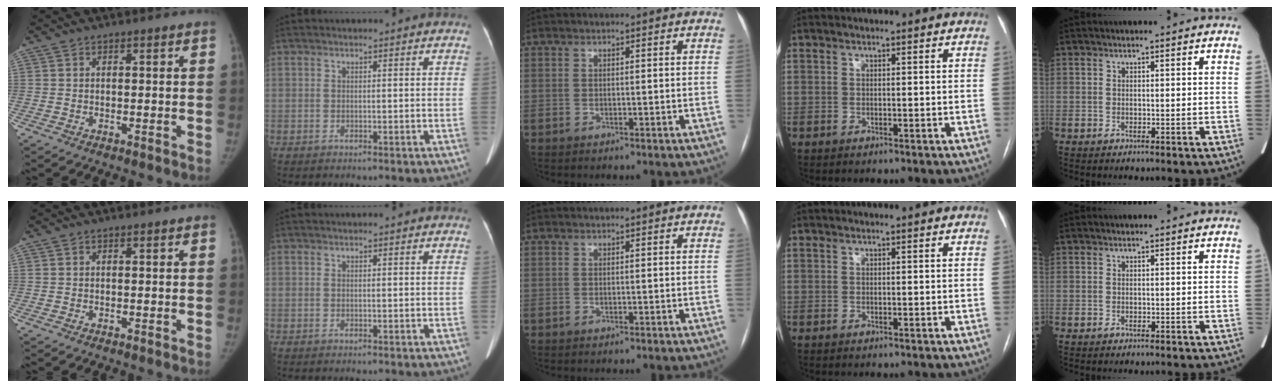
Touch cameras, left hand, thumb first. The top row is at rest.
{}